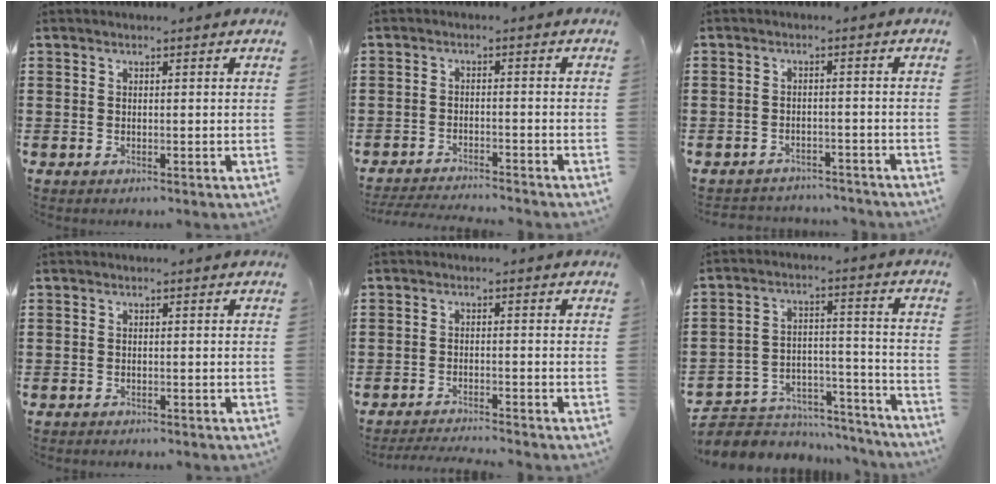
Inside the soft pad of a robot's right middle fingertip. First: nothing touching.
{"total": 3.0, "force": [-3.0, 0.0, 0.3], "torque": [-0.008, 0.000, -0.064]}
{"total": 2.7, "force": [-2.6, 0.6, -0.4], "torque": [0.000, 0.002, -0.059]}
{"total": 0.6, "force": [-0.6, 0.1, 0.0], "torque": [-0.002, -0.001, -0.013]}
{"total": 2.5, "force": [-2.5, -0.1, 0.4], "torque": [-0.008, 0.000, -0.050]}
{"total": 5.1, "force": [-4.5, 2.3, 0.3], "torque": [-0.010, 0.014, -0.092]}